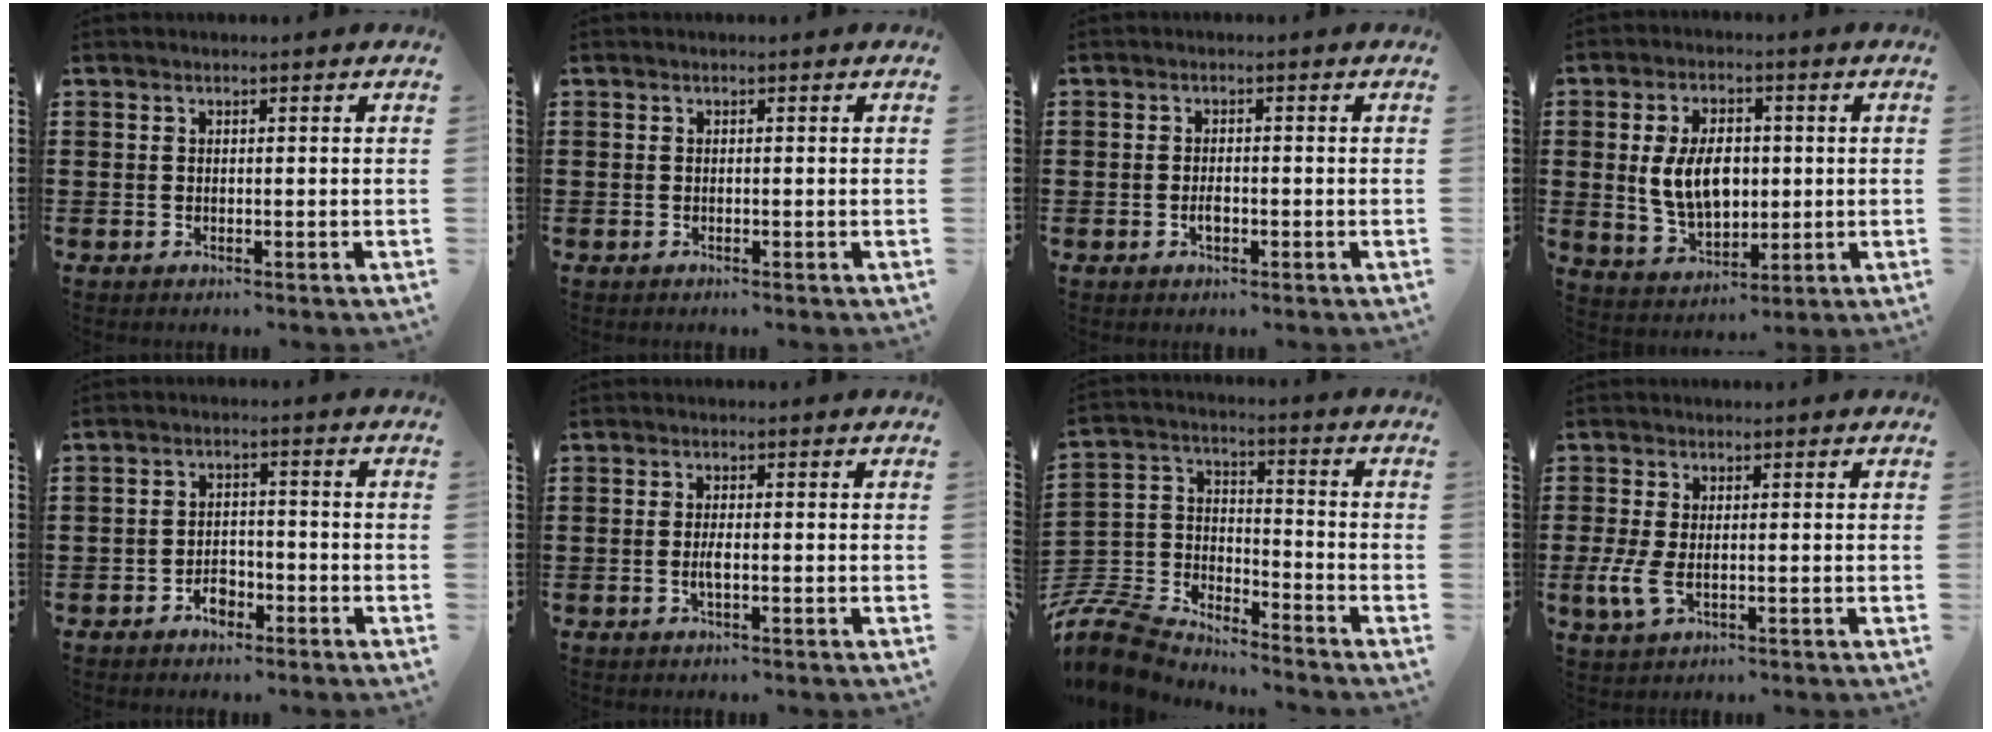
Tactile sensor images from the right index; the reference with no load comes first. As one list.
[{"total": 0.0}, {"total": 1.6, "force": [-0.7, 0.9, 1.2], "torque": [-0.024, -0.001, -0.011]}, {"total": 8.5, "force": [0.6, 5.4, 6.6], "torque": [-0.143, 0.007, 0.007]}, {"total": 3.2, "force": [-2.1, 1.9, 1.5], "torque": [-0.029, 0.005, -0.041]}, {"total": 1.9, "force": [-0.6, 0.3, 1.8], "torque": [-0.040, -0.002, -0.012]}, {"total": 8.4, "force": [-8.0, 2.0, 1.7], "torque": [-0.073, -0.001, -0.170]}, {"total": 4.0, "force": [-0.8, 1.9, 3.4], "torque": [-0.089, -0.011, -0.020]}]